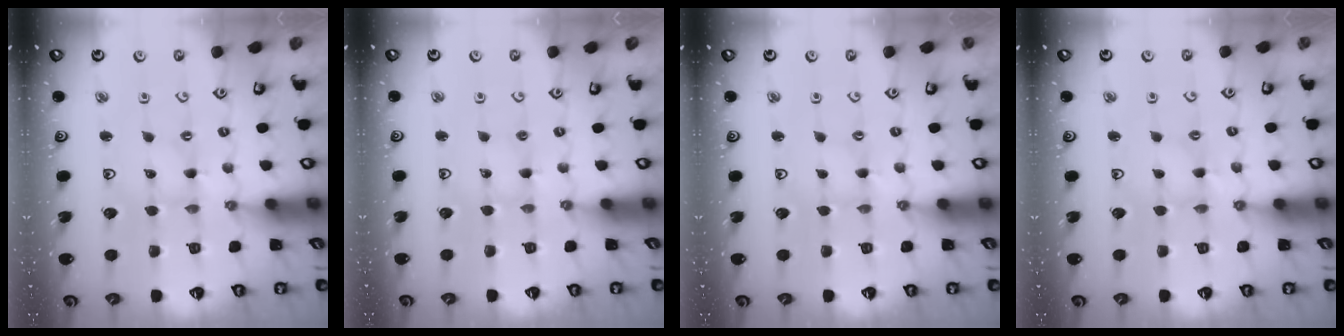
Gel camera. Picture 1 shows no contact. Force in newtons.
{"total": 2.5, "press": 2.5, "slide": 0.3}
{"total": 0.9, "press": 0.9, "slide": 0.1}
{"total": 1.9, "press": 1.9, "slide": 0.3}